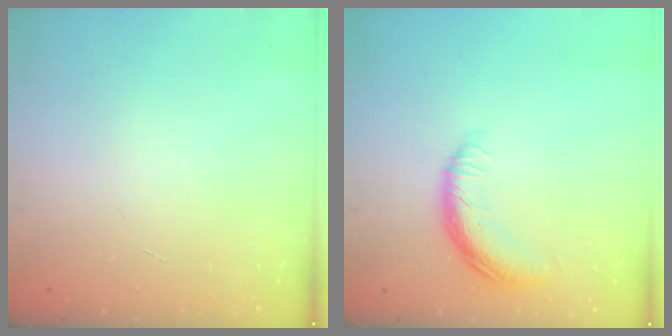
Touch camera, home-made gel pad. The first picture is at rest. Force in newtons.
{"total": 12.1, "press": 12.1, "slide": 0.7}